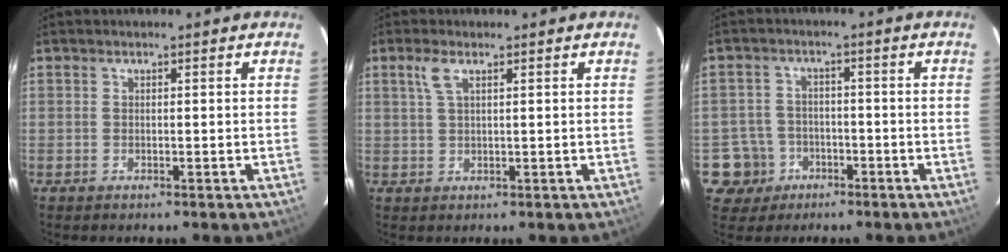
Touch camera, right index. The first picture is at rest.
{"total": 2.8, "force": [1.5, 0.8, 2.2], "torque": [-0.049, 0.005, 0.031]}
{"total": 6.2, "force": [-2.7, 5.6, 0.4], "torque": [-0.025, 0.024, -0.041]}